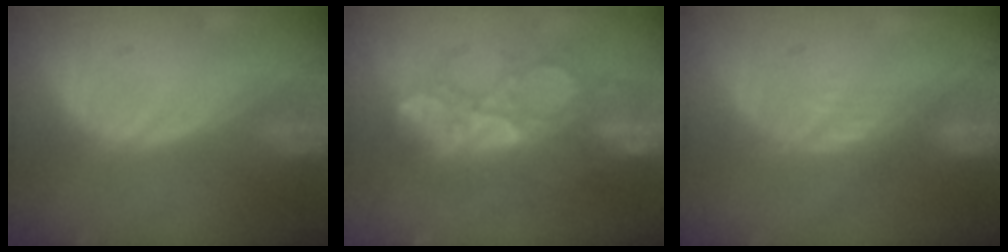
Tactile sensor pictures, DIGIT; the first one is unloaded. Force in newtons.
{"total": 9.0, "press": 8.8, "slide": 1.7}
{"total": 2.5, "press": 2.1, "slide": 1.4}